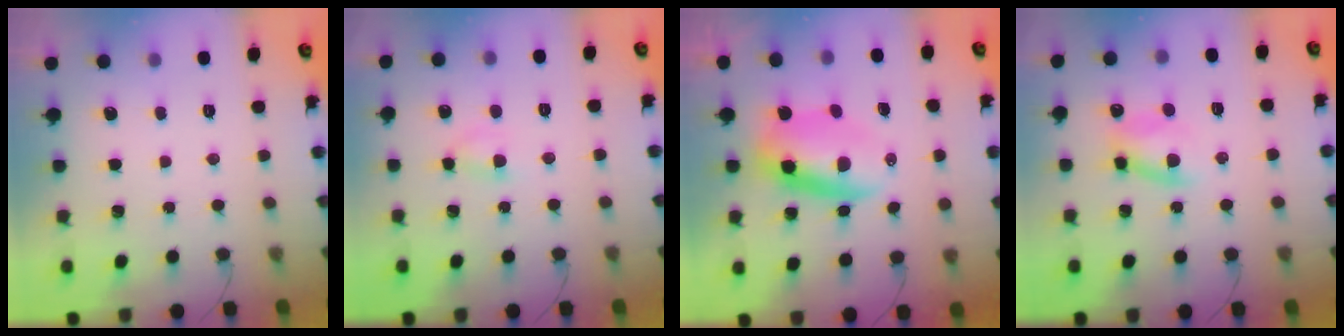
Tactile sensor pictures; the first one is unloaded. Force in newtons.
{"total": 3.7, "press": 3.5, "slide": 1.3}
{"total": 7.6, "press": 7.3, "slide": 2.1}
{"total": 8.4, "press": 8.2, "slide": 1.6}